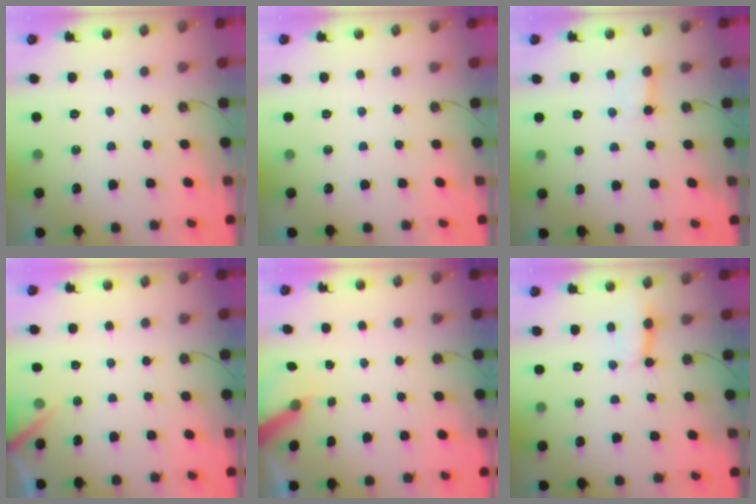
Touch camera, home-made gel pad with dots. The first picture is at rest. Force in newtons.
{"total": 0.0}
{"total": 2.6, "press": 2.6, "slide": 0.4}
{"total": 4.0, "press": 4.0, "slide": 0.3}
{"total": 5.0, "press": 4.9, "slide": 0.4}
{"total": 3.2, "press": 3.2, "slide": 0.4}